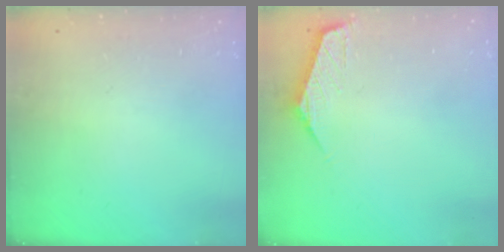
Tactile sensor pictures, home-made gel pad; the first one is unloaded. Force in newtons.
{"total": 0.8, "press": 0.7, "slide": 0.4}